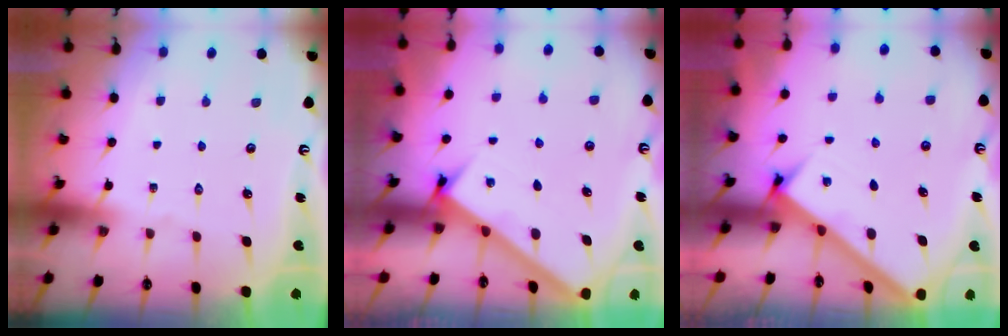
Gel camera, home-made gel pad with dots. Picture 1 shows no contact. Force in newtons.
{"total": 3.1, "press": 3.1, "slide": 0.1}
{"total": 3.0, "press": 3.0, "slide": 0.1}